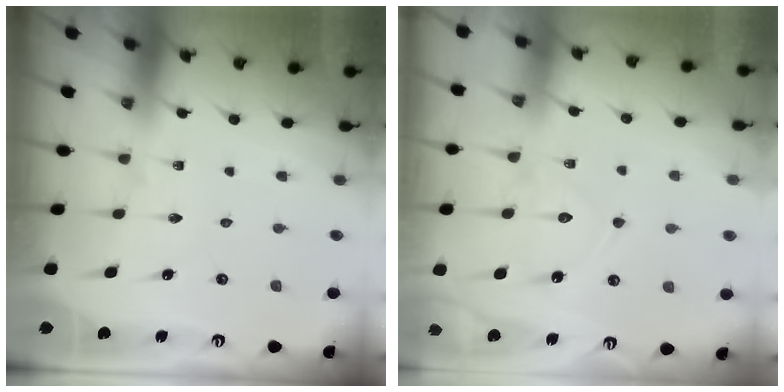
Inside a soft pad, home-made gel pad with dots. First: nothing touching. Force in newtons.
{"total": 9.6, "press": 9.6, "slide": 0.8}